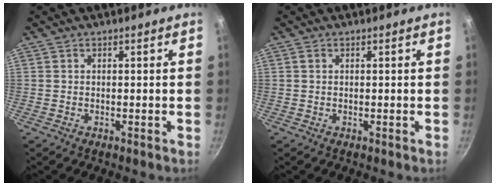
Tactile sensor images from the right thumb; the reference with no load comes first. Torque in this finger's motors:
{"motor_torque": [-0.05, 0.41, 0.22, -0.15, 0.02]}